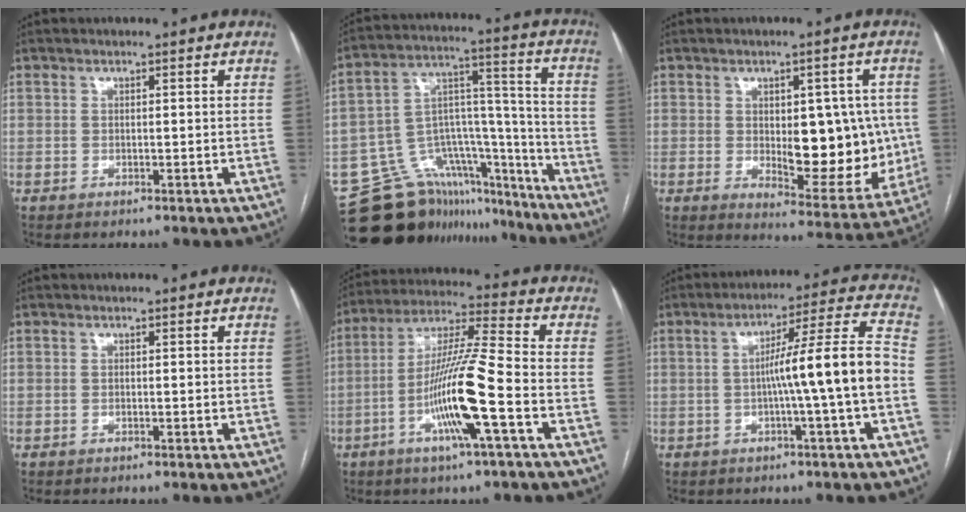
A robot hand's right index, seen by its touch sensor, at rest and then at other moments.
{"total": 19.9, "force": [-17.1, 9.1, 4.4], "torque": [-0.068, 0.076, -0.254]}
{"total": 13.4, "force": [-0.1, 5.9, 12.0], "torque": [-0.143, 0.002, 0.015]}
{"total": 0.0}
{"total": 14.1, "force": [-4.6, -0.3, 13.3], "torque": [-0.258, -0.001, -0.091]}
{"total": 11.3, "force": [-1.9, -1.6, 11.0], "torque": [-0.170, 0.017, -0.029]}